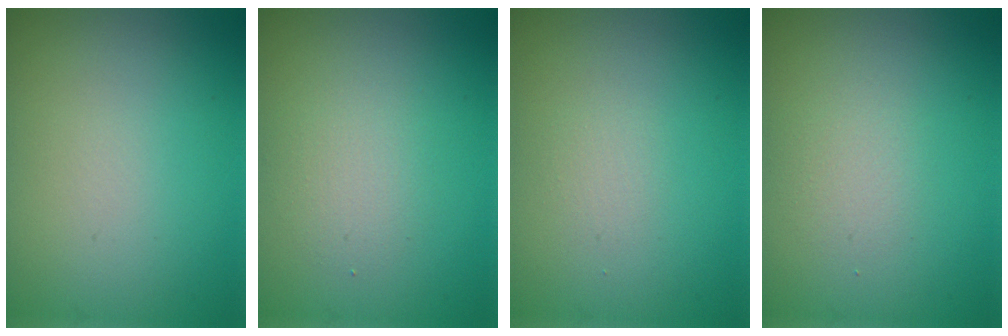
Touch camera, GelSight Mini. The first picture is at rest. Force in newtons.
{"total": 2.0, "press": 2.0, "slide": 0.2}
{"total": 0.8, "press": 0.8, "slide": 0.0}
{"total": 1.4, "press": 1.4, "slide": 0.0}